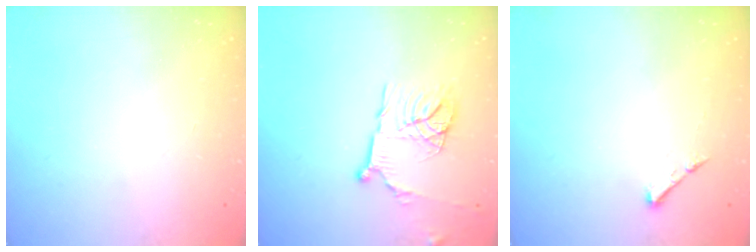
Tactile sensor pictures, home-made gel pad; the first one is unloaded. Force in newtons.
{"total": 14.7, "press": 14.7, "slide": 1.6}
{"total": 3.7, "press": 3.6, "slide": 0.5}